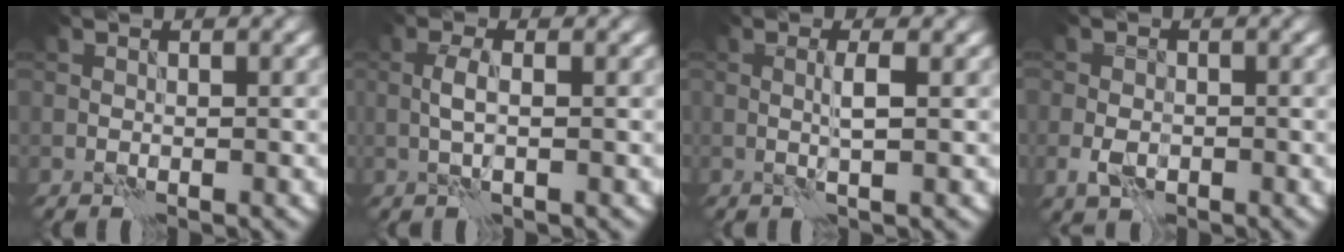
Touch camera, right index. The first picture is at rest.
{"total": 1.9, "force": [-0.2, 0.5, 1.8], "torque": [-0.040, 0.005, -0.005]}
{"total": 1.8, "force": [0.2, 0.2, 1.8], "torque": [-0.036, 0.004, 0.000]}
{"total": 2.7, "force": [-0.9, 1.9, 1.7], "torque": [-0.033, -0.003, -0.023]}